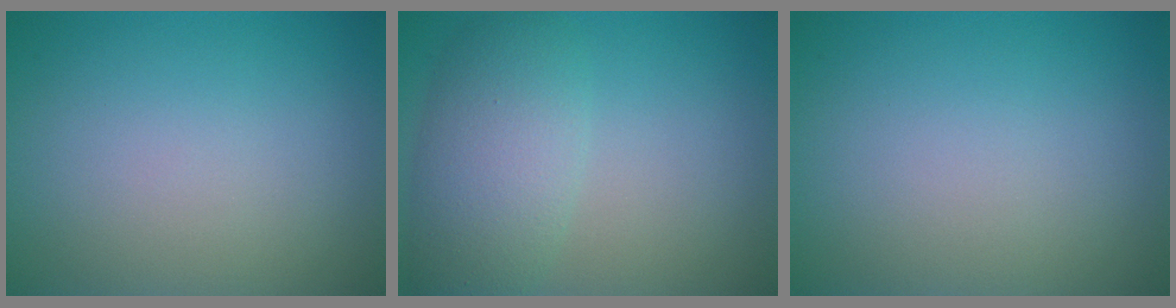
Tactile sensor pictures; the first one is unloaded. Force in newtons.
{"total": 5.0, "press": 5.0, "slide": 0.4}
{"total": 0.0}